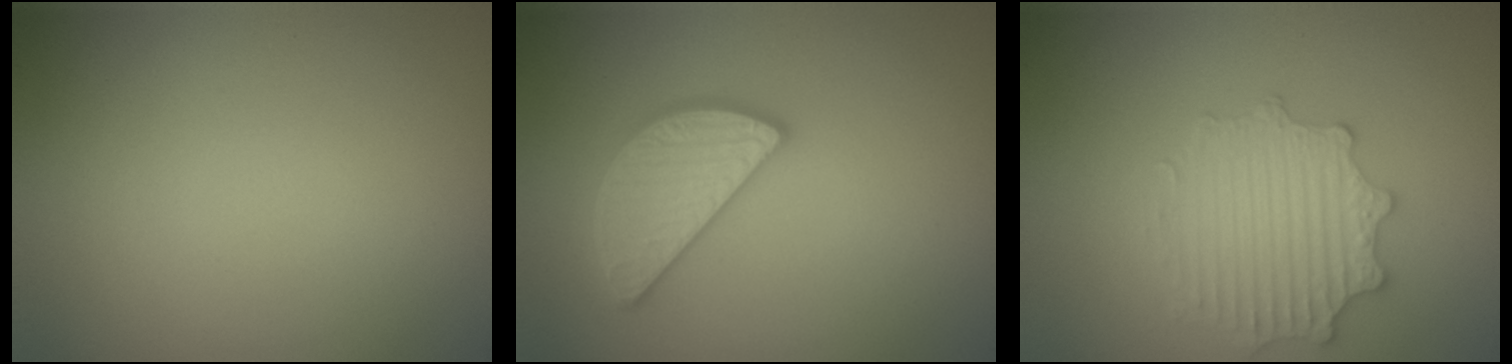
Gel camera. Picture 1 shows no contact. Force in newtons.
{"total": 3.8, "press": 3.7, "slide": 0.7}
{"total": 3.0, "press": 2.9, "slide": 0.8}